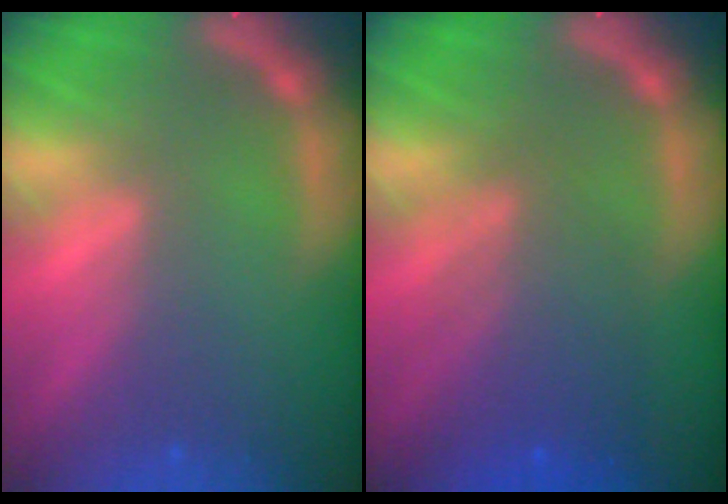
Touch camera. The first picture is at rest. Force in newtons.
{"total": 5.5}